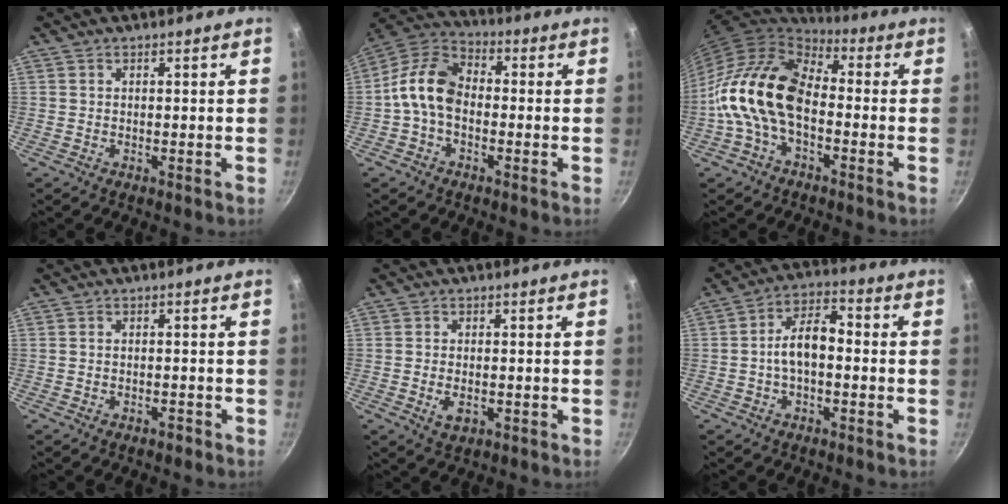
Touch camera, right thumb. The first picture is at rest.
{"total": 10.6, "force": [-1.3, 7.3, 7.6], "torque": [-0.126, 0.037, -0.046]}
{"total": 15.8, "force": [-3.3, 9.7, 12.0], "torque": [-0.202, 0.043, -0.081]}
{"total": 1.4, "force": [-1.1, 0.5, 0.6], "torque": [-0.010, 0.016, -0.012]}
{"total": 3.5, "force": [-1.2, 1.9, 2.7], "torque": [-0.049, 0.002, -0.017]}
{"total": 8.0, "force": [-1.3, 4.3, 6.6], "torque": [-0.104, 0.039, -0.032]}